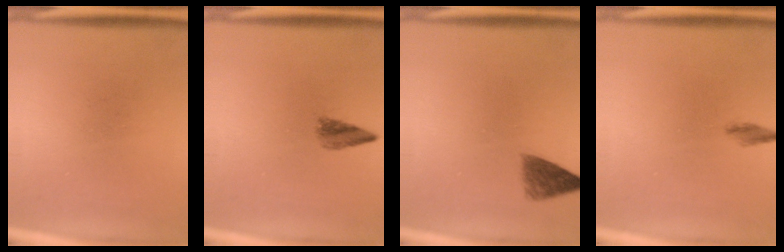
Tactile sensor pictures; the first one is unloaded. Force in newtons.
{"total": 2.6}
{"total": 3.4}
{"total": 1.3}